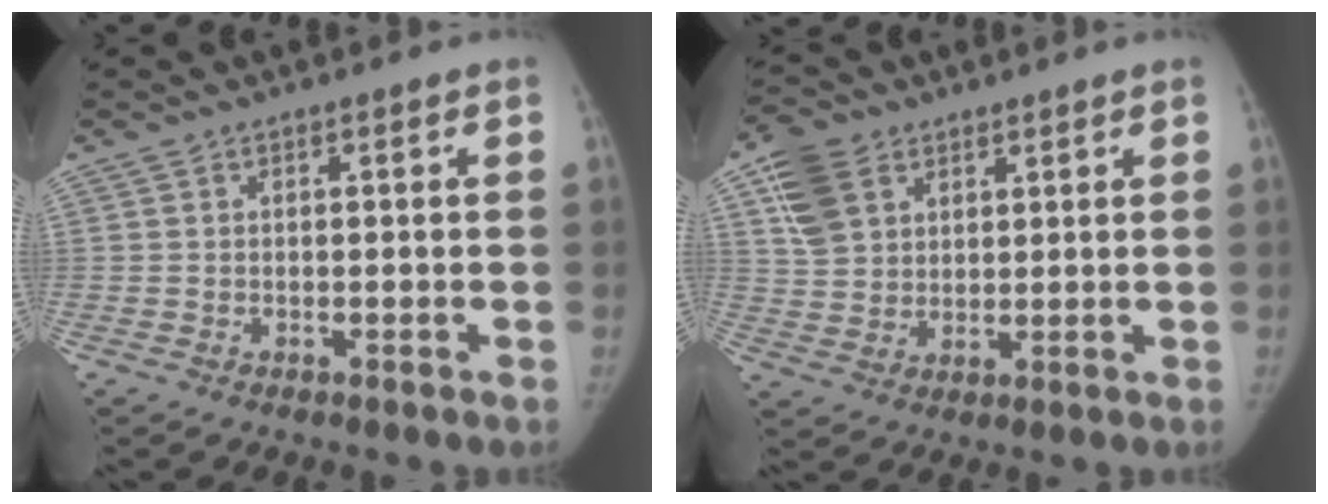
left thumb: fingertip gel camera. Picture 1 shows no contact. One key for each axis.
{"total": 9.3, "fx": 4.5, "fy": 6.8, "fz": 4.5, "tx": -0.068, "ty": -0.010, "tz": 0.091}